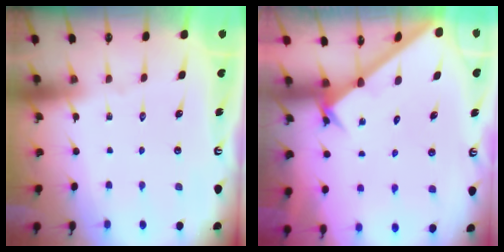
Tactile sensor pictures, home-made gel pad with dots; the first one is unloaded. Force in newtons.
{"total": 2.1, "press": 2.1, "slide": 0.2}